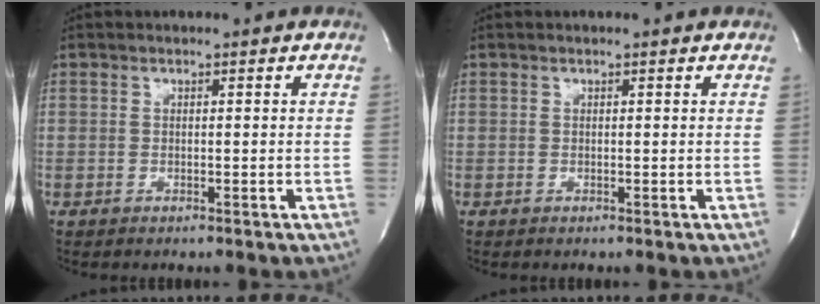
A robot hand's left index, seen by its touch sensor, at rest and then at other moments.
{"total": 0.0}